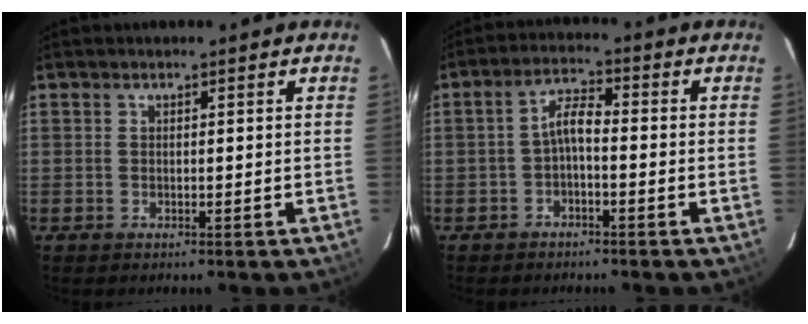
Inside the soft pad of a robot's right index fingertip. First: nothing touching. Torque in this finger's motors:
{"motor_torque": [0.50, -0.17, 0.41, 0.08]}